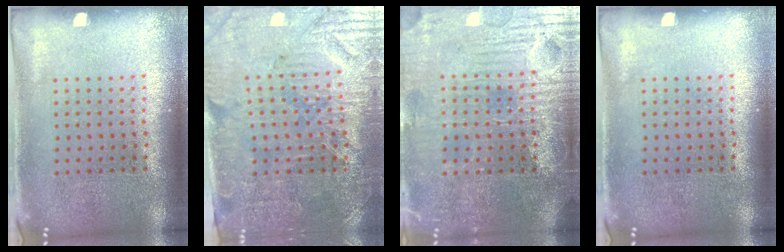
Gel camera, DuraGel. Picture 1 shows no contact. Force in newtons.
{"total": 3.7, "press": 3.4, "slide": 1.5}
{"total": 4.0, "press": 3.8, "slide": 1.2}
{"total": 0.0}